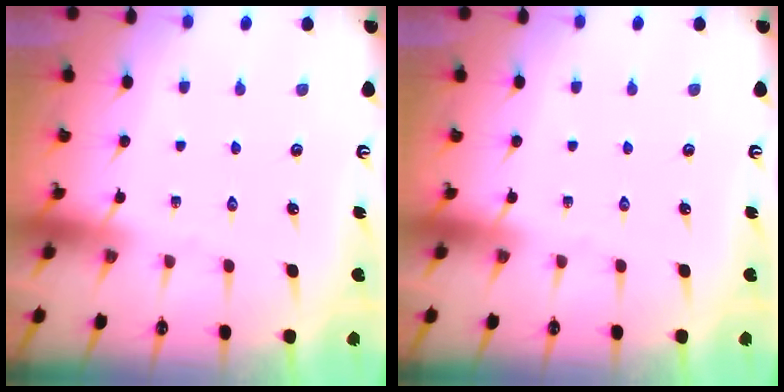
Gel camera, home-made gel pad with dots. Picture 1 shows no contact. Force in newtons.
{"total": 0.0}